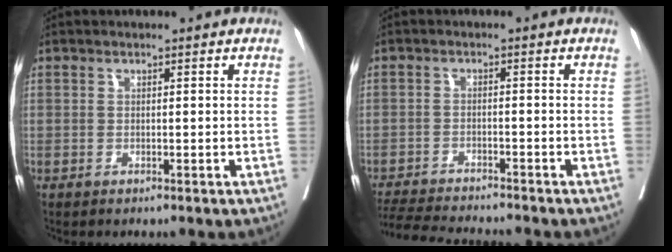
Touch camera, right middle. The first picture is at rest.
{"total": 9.6, "force": [-9.1, 0.1, 2.9], "torque": [-0.045, -0.010, -0.146]}